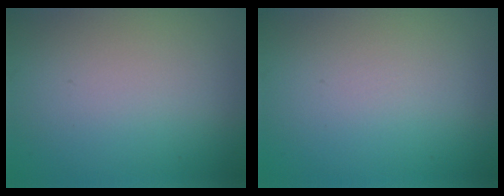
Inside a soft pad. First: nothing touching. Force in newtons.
{"total": 0.0}